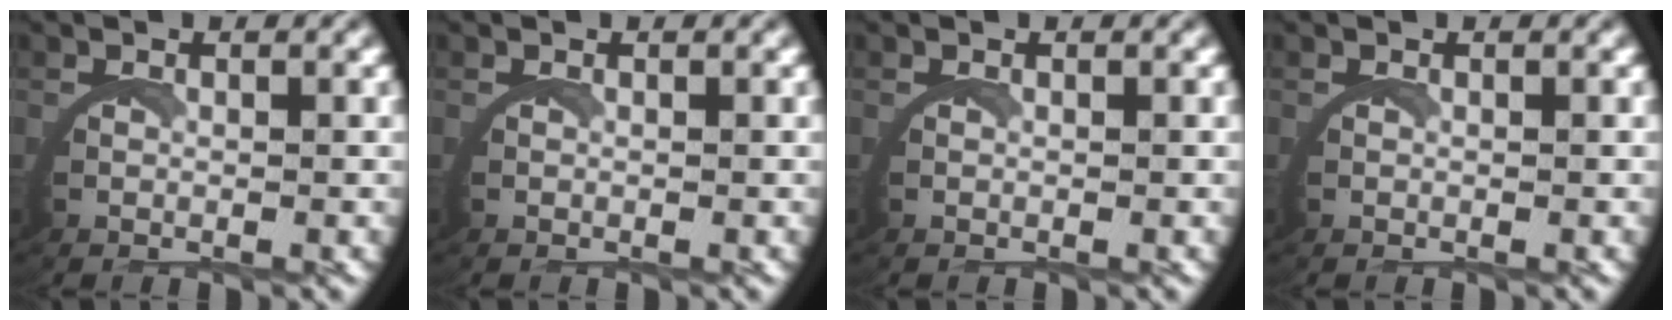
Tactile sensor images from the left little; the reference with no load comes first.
{"total": 0.0}
{"total": 0.0}
{"total": 0.0}